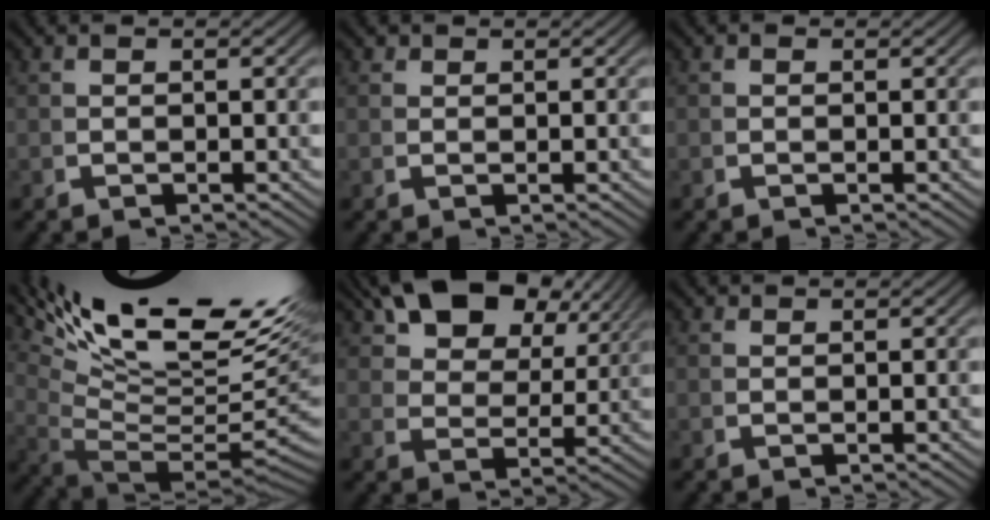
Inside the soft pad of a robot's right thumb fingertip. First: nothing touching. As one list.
[{"total": 1.1, "force": [1.0, 0.4, 0.0], "torque": [0.005, 0.001, 0.020]}, {"total": 0.0}, {"total": 20.2, "force": [5.7, 11.8, 15.3], "torque": [-0.232, -0.015, 0.095]}, {"total": 10.0, "force": [6.8, 4.4, 5.9], "torque": [-0.104, 0.014, 0.113]}, {"total": 0.7, "force": [0.6, 0.1, -0.1], "torque": [0.007, 0.001, 0.013]}]